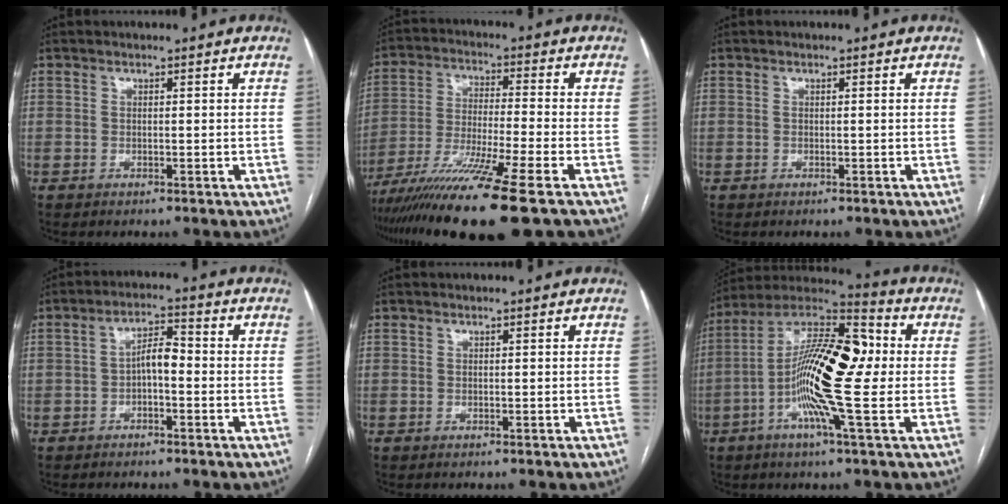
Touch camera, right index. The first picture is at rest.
{"total": 15.4, "force": [-10.7, -1.5, 11.0], "torque": [-0.208, -0.044, -0.188]}
{"total": 0.0}
{"total": 4.2, "force": [-0.9, 1.5, 3.8], "torque": [-0.065, 0.018, -0.016]}
{"total": 0.0}
{"total": 18.3, "force": [-0.8, 2.6, 18.1], "torque": [-0.324, 0.022, -0.029]}